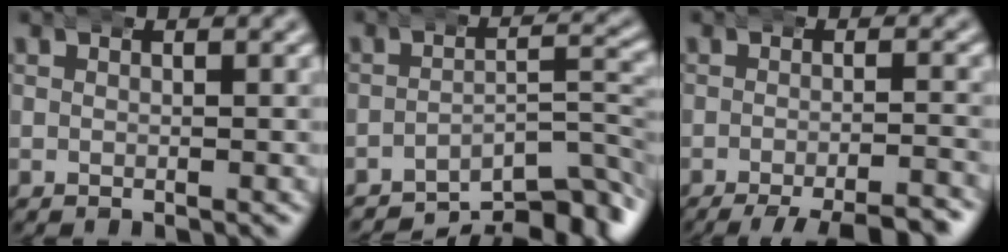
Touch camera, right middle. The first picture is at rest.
{"total": 9.8, "force": [-6.5, 4.0, 6.1], "torque": [-0.060, -0.019, -0.096]}
{"total": 9.4, "force": [-8.0, 2.9, 4.0], "torque": [-0.039, -0.015, -0.118]}